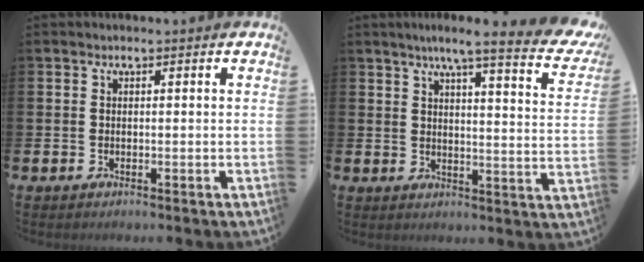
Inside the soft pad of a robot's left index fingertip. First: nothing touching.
{"total": 6.9, "force": [5.6, 0.5, 4.0], "torque": [-0.068, -0.046, 0.083]}